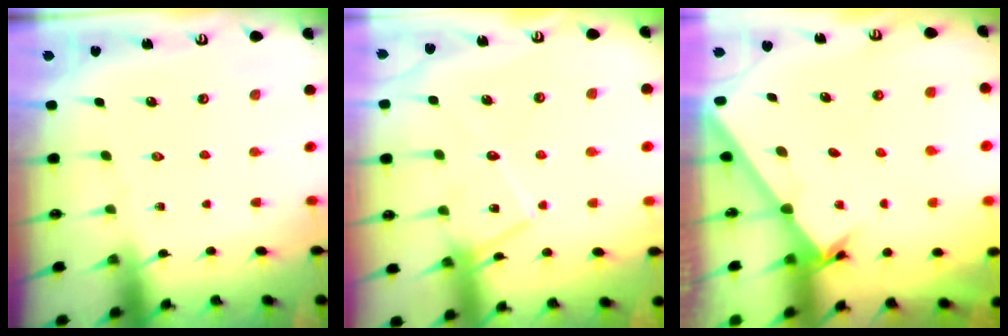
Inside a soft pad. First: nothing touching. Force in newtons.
{"total": 14.6, "press": 14.6, "slide": 1.1}
{"total": 1.6, "press": 1.6, "slide": 0.2}